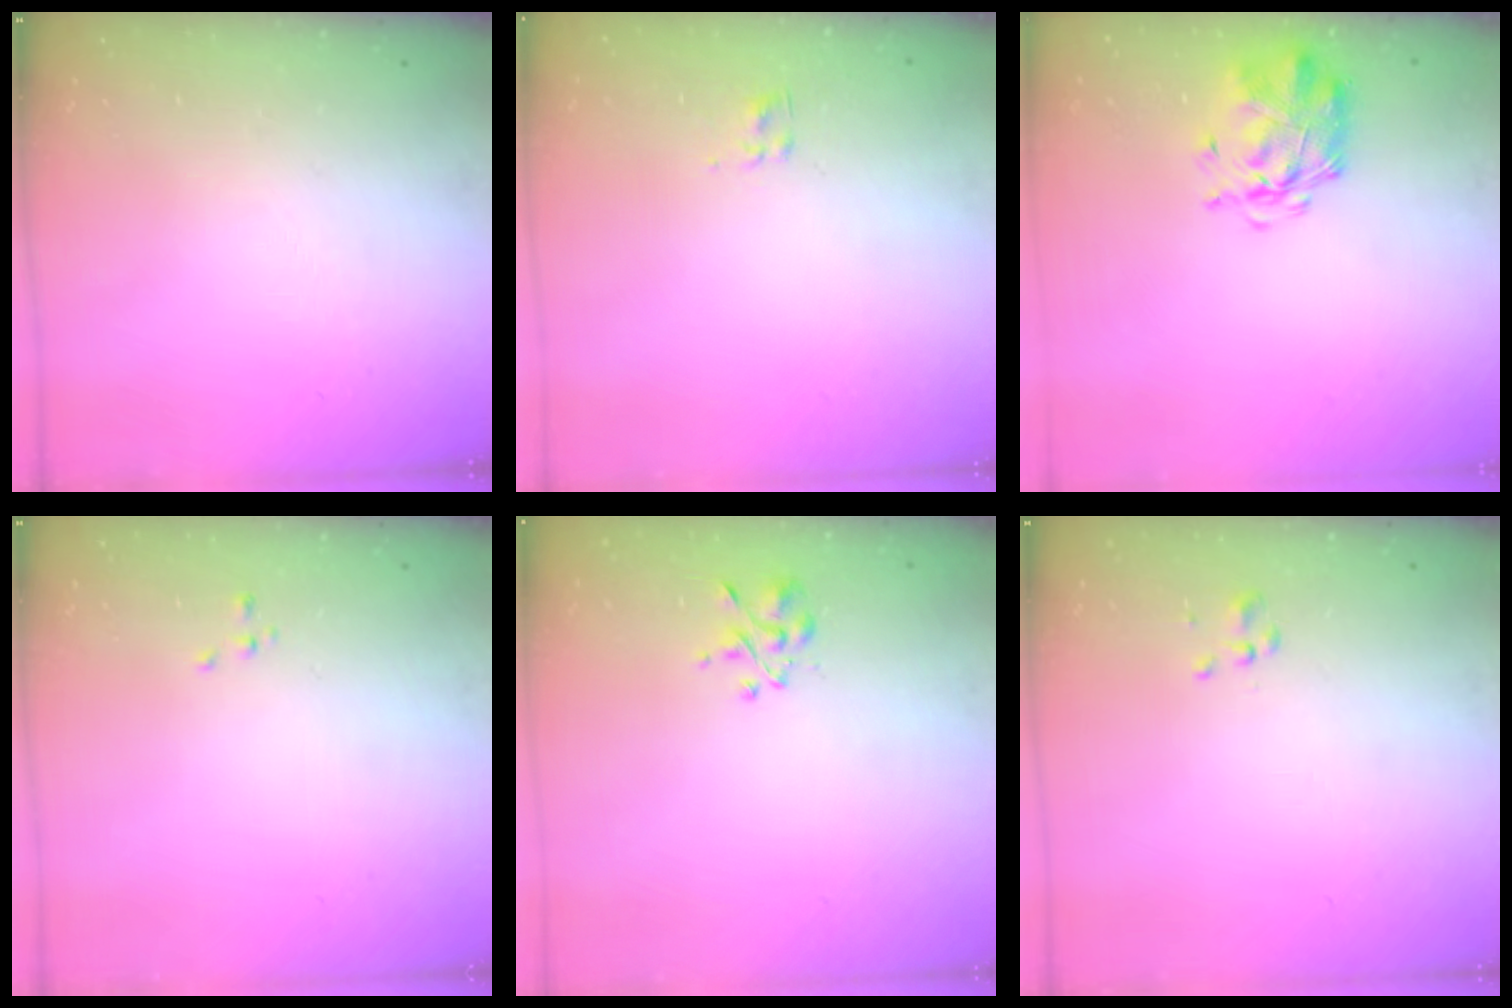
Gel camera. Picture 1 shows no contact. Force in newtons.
{"total": 2.3, "press": 2.0, "slide": 1.2}
{"total": 3.1, "press": 3.0, "slide": 0.8}
{"total": 0.5, "press": 0.5, "slide": 0.0}
{"total": 2.5, "press": 2.2, "slide": 1.0}
{"total": 1.8, "press": 1.7, "slide": 0.5}